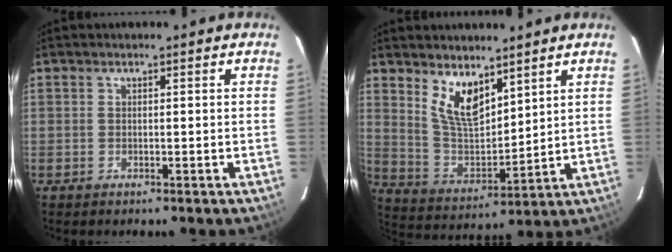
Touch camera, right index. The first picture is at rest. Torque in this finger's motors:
{"motor_torque": [0.95, 0.93, 0.22, 0.11]}